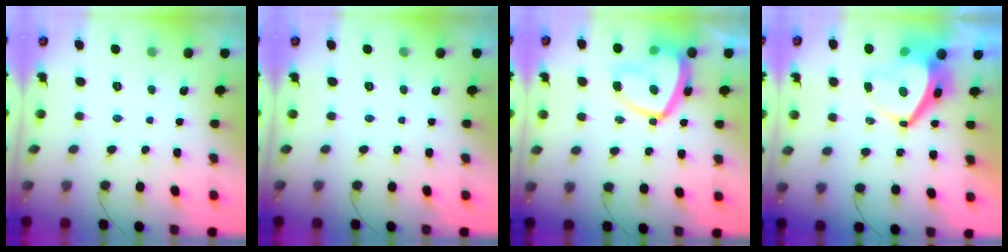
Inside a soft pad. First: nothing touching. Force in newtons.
{"total": 0.0}
{"total": 13.9, "press": 13.8, "slide": 1.1}
{"total": 7.8, "press": 7.8, "slide": 0.6}